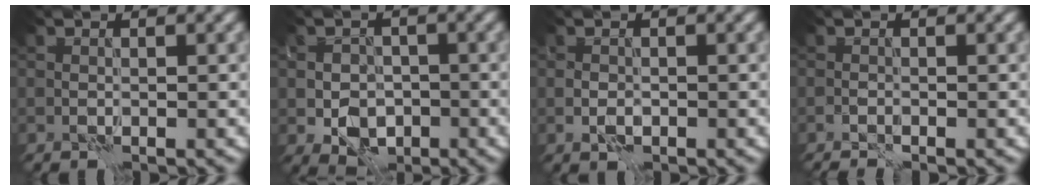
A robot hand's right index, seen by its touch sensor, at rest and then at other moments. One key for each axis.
{"total": 4.2, "fx": -1.3, "fy": 3.2, "fz": 2.4, "tx": -0.033, "ty": -0.002, "tz": -0.022}
{"total": 1.0, "fx": -0.4, "fy": 0.7, "fz": 0.6, "tx": -0.011, "ty": 0.000, "tz": -0.006}
{"total": 0.9, "fx": -0.8, "fy": -0.1, "fz": 0.3, "tx": -0.008, "ty": 0.001, "tz": -0.018}